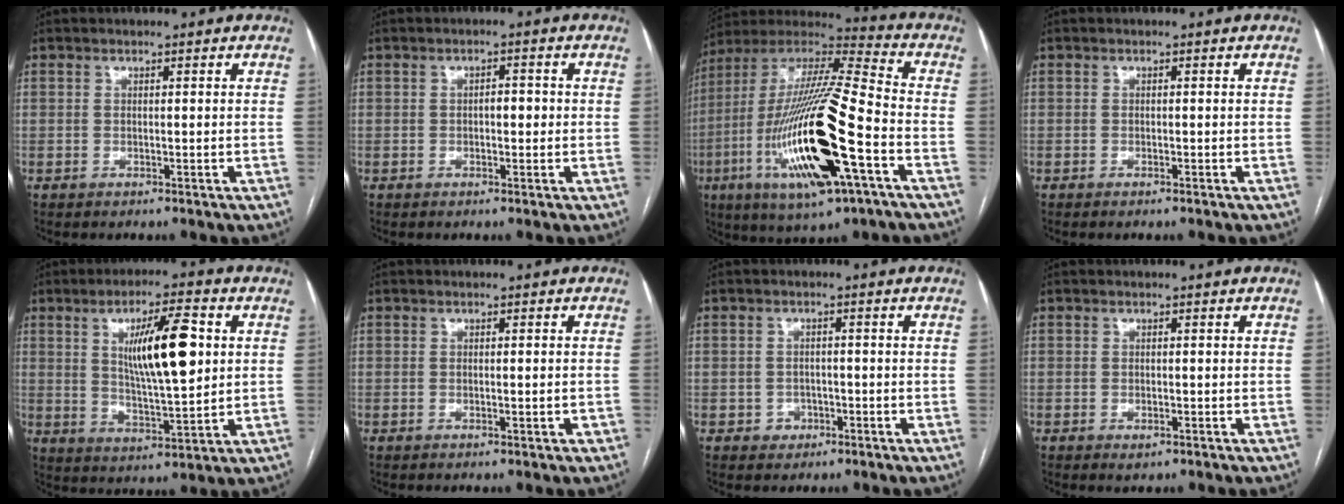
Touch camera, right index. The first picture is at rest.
{"total": 2.0, "force": [-0.2, 0.9, 1.8], "torque": [-0.025, 0.006, -0.001]}
{"total": 25.3, "force": [-7.6, 3.5, 23.9], "torque": [-0.494, -0.035, -0.134]}
{"total": 0.6, "force": [-0.4, -0.1, 0.4], "torque": [-0.011, 0.000, -0.005]}
{"total": 12.1, "force": [3.0, 2.1, 11.5], "torque": [-0.197, 0.002, 0.056]}
{"total": 1.0, "force": [-0.3, 0.2, 1.0], "torque": [-0.017, 0.000, 0.001]}
{"total": 2.3, "force": [-1.0, 2.1, 0.4], "torque": [-0.001, 0.009, -0.012]}
{"total": 1.1, "force": [-0.6, 0.4, 0.8], "torque": [-0.014, -0.002, -0.002]}